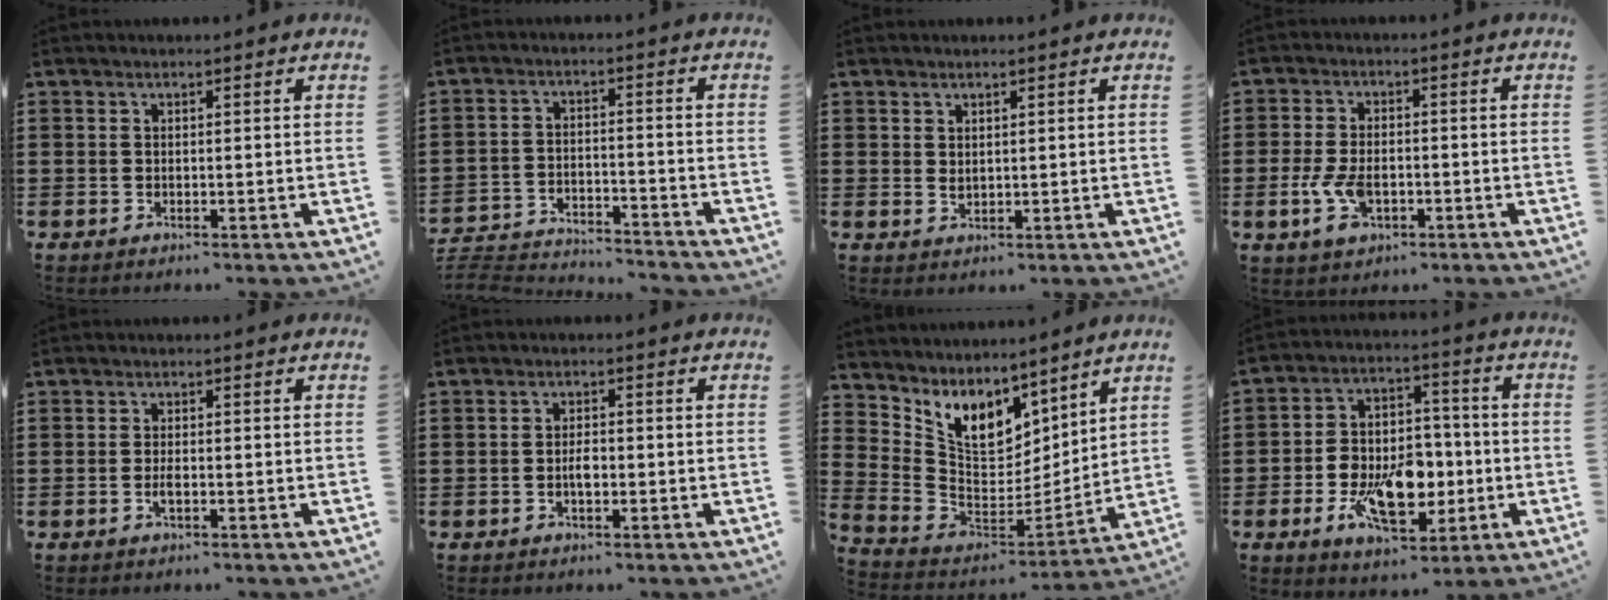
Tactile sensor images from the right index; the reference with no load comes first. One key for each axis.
{"total": 4.4, "fx": -4.4, "fy": 0.1, "fz": 0.5, "tx": -0.027, "ty": -0.006, "tz": -0.096}
{"total": 1.1, "fx": 0.8, "fy": 0.5, "fz": 0.5, "tx": -0.011, "ty": 0.002, "tz": 0.014}
{"total": 5.6, "fx": -1.8, "fy": 3.1, "fz": 4.3, "tx": -0.103, "ty": -0.002, "tz": -0.036}
{"total": 1.7, "fx": -0.5, "fy": 0.5, "fz": 1.5, "tx": -0.028, "ty": -0.002, "tz": -0.009}
{"total": 2.6, "fx": -0.5, "fy": 1.0, "fz": 2.3, "tx": -0.044, "ty": 0.002, "tz": -0.009}
{"total": 8.4, "fx": 5.7, "fy": 4.9, "fz": 3.7, "tx": -0.108, "ty": -0.039, "tz": 0.111}
{"total": 12.0, "fx": -3.2, "fy": 7.3, "fz": 8.9, "tx": -0.175, "ty": 0.001, "tz": -0.053}